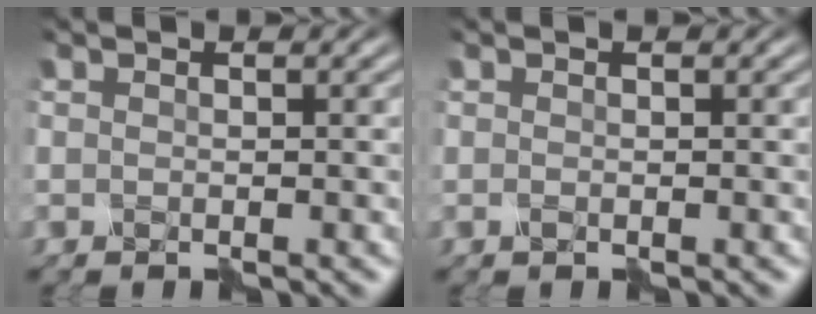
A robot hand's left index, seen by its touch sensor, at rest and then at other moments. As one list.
[{"total": 0.0}]